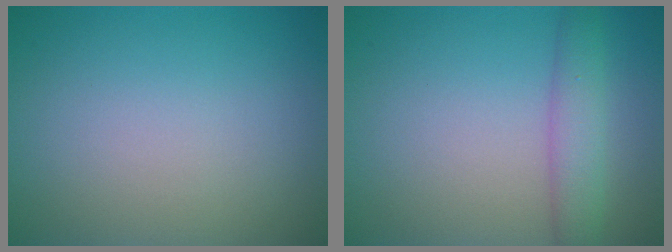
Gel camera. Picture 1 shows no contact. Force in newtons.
{"total": 3.0, "press": 3.0, "slide": 0.2}